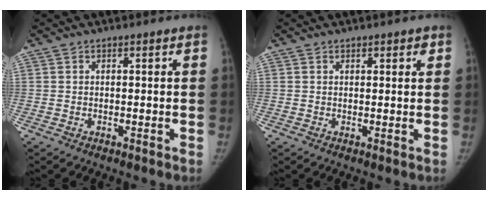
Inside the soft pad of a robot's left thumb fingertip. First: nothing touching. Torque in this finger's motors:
{"motor_torque": [-0.23, -0.04, -0.14, 0.05, -0.06]}